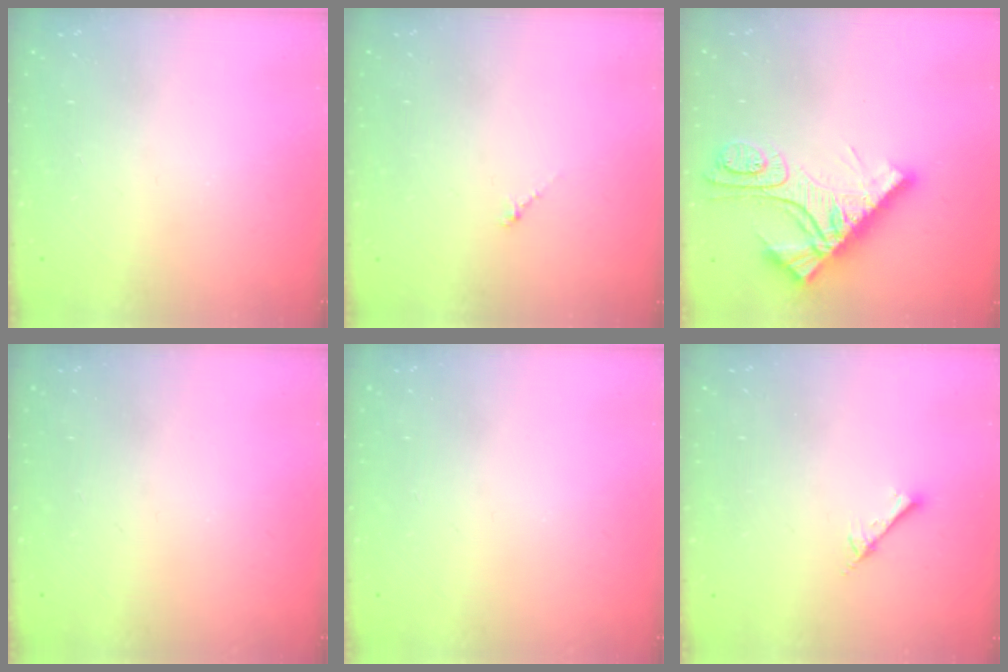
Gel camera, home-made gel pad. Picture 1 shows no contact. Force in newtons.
{"total": 0.8, "press": 0.6, "slide": 0.4}
{"total": 14.4, "press": 14.3, "slide": 1.5}
{"total": 0.0}
{"total": 0.0}
{"total": 2.0, "press": 2.0, "slide": 0.2}